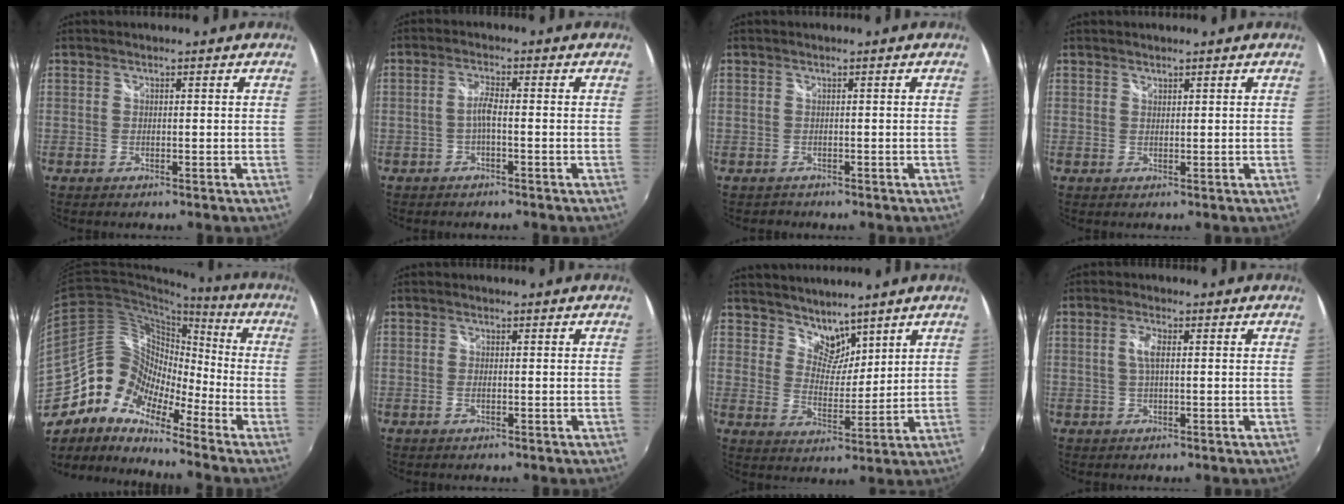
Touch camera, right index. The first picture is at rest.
{"total": 2.4, "force": [-0.9, 0.1, 2.2], "torque": [-0.045, 0.004, -0.019]}
{"total": 0.7, "force": [-0.5, 0.4, -0.1], "torque": [-0.001, 0.000, -0.006]}
{"total": 0.7, "force": [0.6, 0.2, 0.1], "torque": [0.000, 0.002, 0.013]}
{"total": 13.7, "force": [-9.0, 7.7, 6.8], "torque": [-0.117, 0.015, -0.197]}
{"total": 0.9, "force": [-0.4, 0.2, 0.8], "torque": [-0.018, -0.001, -0.008]}
{"total": 6.1, "force": [5.1, 3.1, 1.3], "torque": [-0.010, 0.002, 0.094]}
{"total": 2.7, "force": [0.2, 0.5, 2.6], "torque": [-0.053, 0.001, 0.003]}